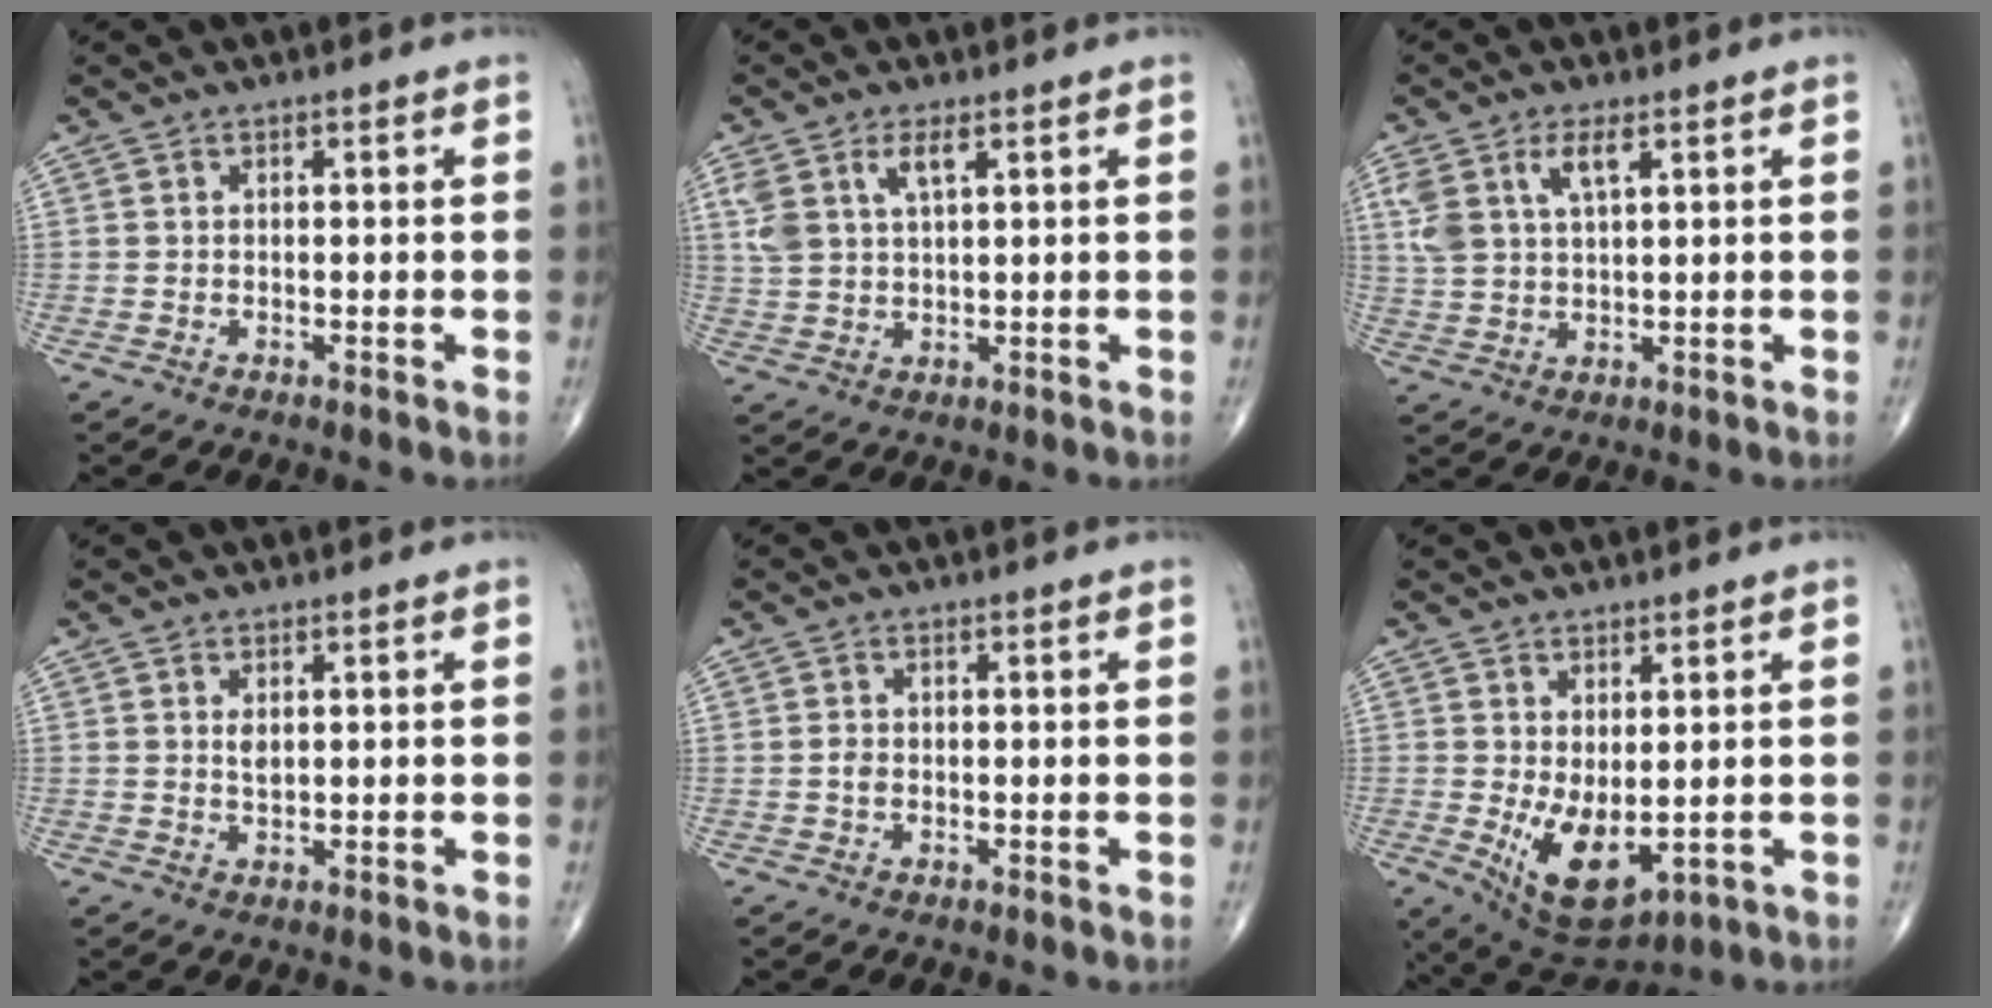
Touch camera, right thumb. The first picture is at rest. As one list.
[{"total": 5.9, "force": [2.8, 2.5, 4.6], "torque": [-0.098, -0.002, 0.062]}, {"total": 6.9, "force": [3.2, 3.0, 5.4], "torque": [-0.116, -0.003, 0.068]}, {"total": 1.6, "force": [0.5, 0.9, 1.3], "torque": [-0.019, -0.003, 0.010]}, {"total": 1.1, "force": [-0.2, 0.8, 0.7], "torque": [-0.009, 0.001, -0.005]}, {"total": 9.5, "force": [-1.0, 4.7, 8.2], "torque": [-0.128, -0.016, 0.008]}]